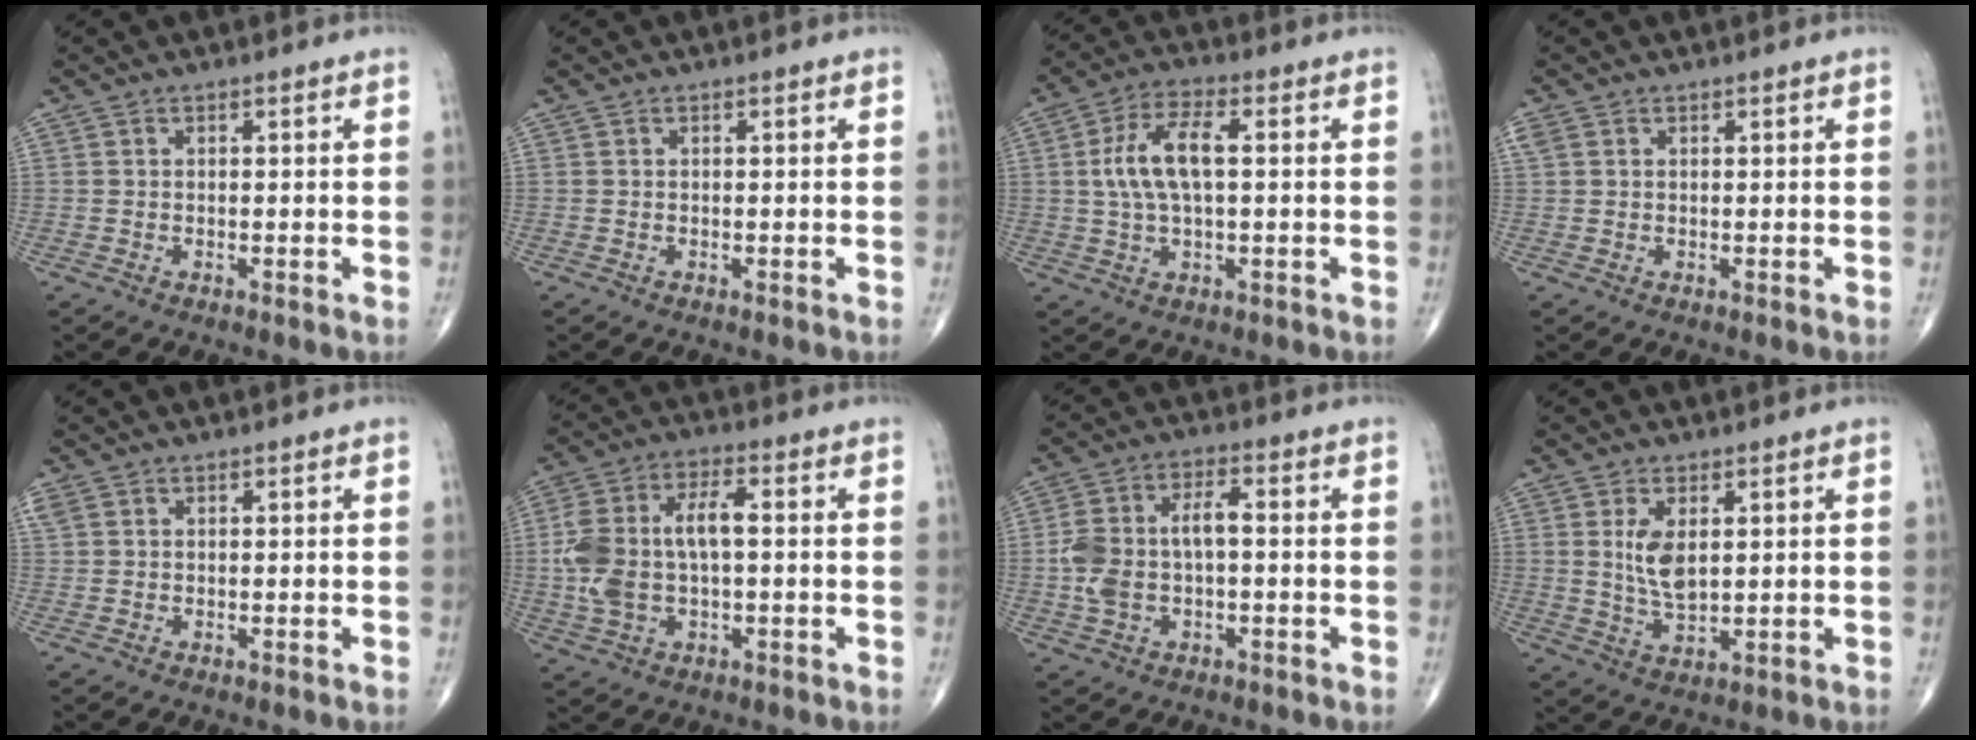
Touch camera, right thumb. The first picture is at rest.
{"total": 0.0}
{"total": 9.6, "force": [1.1, 4.1, 8.6], "torque": [-0.176, 0.015, 0.018]}
{"total": 1.7, "force": [0.7, 1.3, 0.8], "torque": [-0.026, 0.014, 0.019]}
{"total": 1.8, "force": [0.9, 1.3, 0.9], "torque": [-0.027, 0.015, 0.024]}
{"total": 13.0, "force": [0.1, 6.8, 11.1], "torque": [-0.236, 0.027, 0.002]}
{"total": 10.1, "force": [-0.5, 5.4, 8.5], "torque": [-0.181, 0.029, -0.009]}
{"total": 6.1, "force": [1.5, 3.0, 5.1], "torque": [-0.090, -0.015, 0.037]}